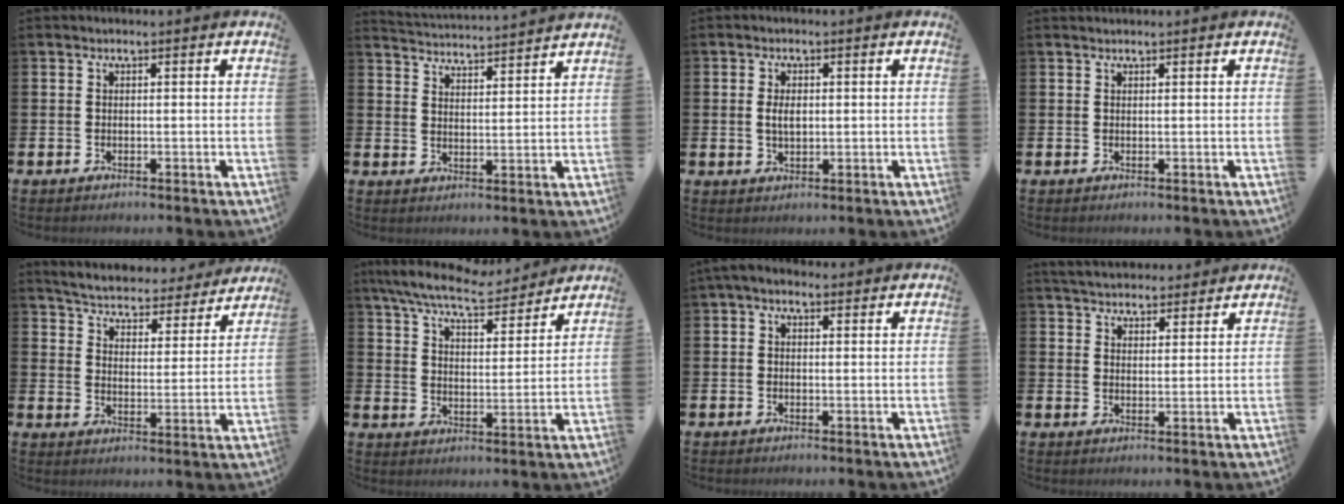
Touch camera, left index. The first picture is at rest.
{"total": 4.1, "force": [4.1, -0.4, -0.1], "torque": [-0.014, -0.036, 0.072]}
{"total": 2.7, "force": [0.3, 1.6, 2.2], "torque": [-0.030, 0.001, 0.000]}
{"total": 0.6, "force": [0.6, 0.0, 0.0], "torque": [0.001, -0.001, 0.011]}
{"total": 5.2, "force": [5.1, 0.9, 0.5], "torque": [-0.040, -0.039, 0.084]}
{"total": 8.7, "force": [8.0, 1.2, 3.2], "torque": [-0.090, -0.042, 0.143]}
{"total": 1.8, "force": [0.7, 1.2, 1.1], "torque": [-0.024, 0.011, 0.011]}
{"total": 4.6, "force": [4.5, 1.0, 0.1], "torque": [-0.012, -0.021, 0.081]}